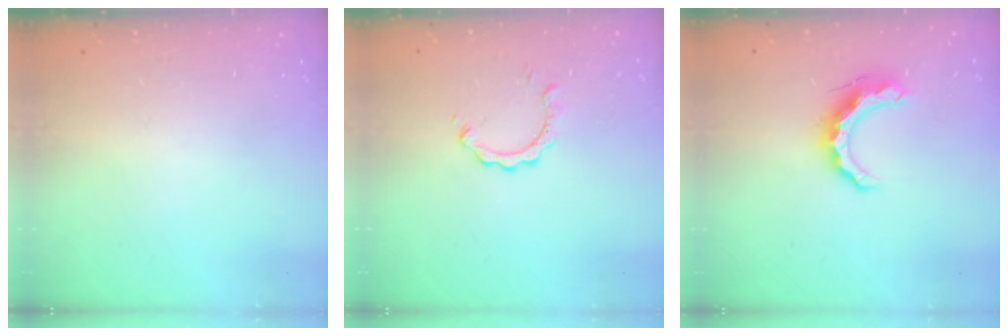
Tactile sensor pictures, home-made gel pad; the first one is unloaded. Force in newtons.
{"total": 3.0, "press": 3.0, "slide": 0.1}
{"total": 10.7, "press": 10.7, "slide": 0.7}